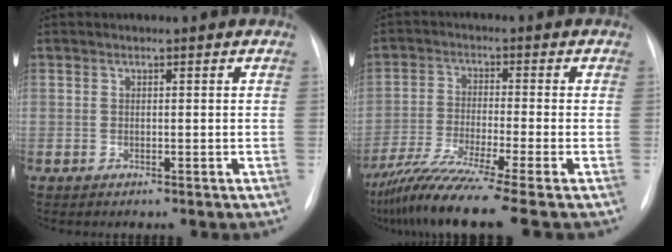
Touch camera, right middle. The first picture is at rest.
{"total": 12.3, "force": [-9.5, -1.8, 7.6], "torque": [-0.138, -0.041, -0.161]}